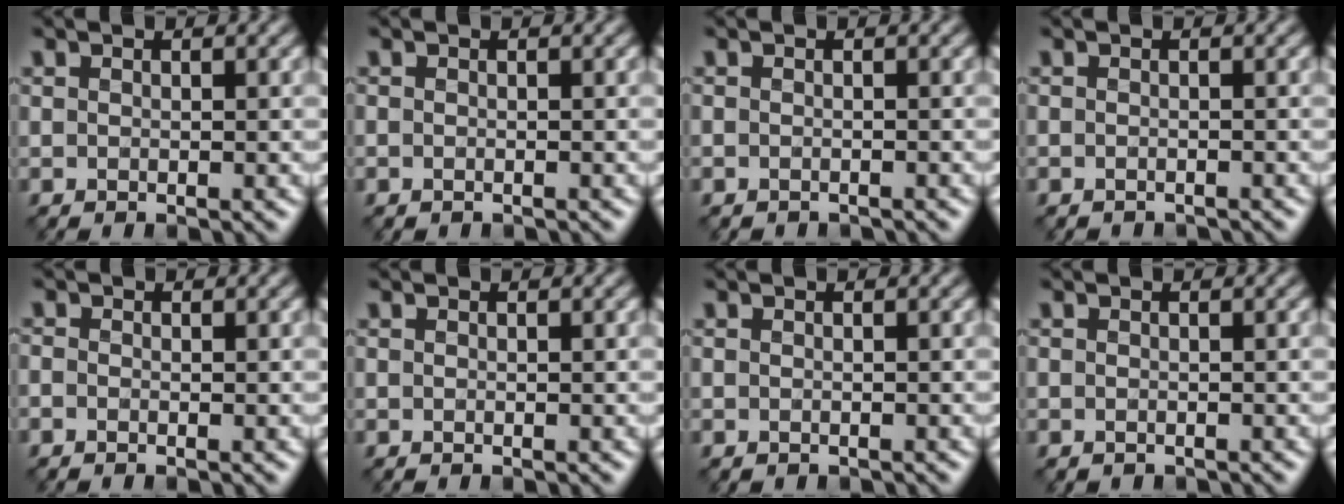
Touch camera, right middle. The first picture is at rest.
{"total": 0.6, "force": [-0.6, 0.2, 0.1], "torque": [-0.002, -0.006, -0.009]}
{"total": 1.3, "force": [-1.3, 0.2, 0.0], "torque": [0.003, -0.007, -0.019]}
{"total": 1.5, "force": [-1.4, 0.1, 0.0], "torque": [0.003, -0.007, -0.020]}
{"total": 0.7, "force": [-0.5, 0.4, 0.3], "torque": [-0.007, -0.004, -0.011]}
{"total": 0.0}
{"total": 0.5, "force": [-0.5, 0.2, 0.1], "torque": [-0.002, -0.007, -0.007]}
{"total": 0.7, "force": [-0.6, 0.3, 0.0], "torque": [-0.001, -0.007, -0.009]}